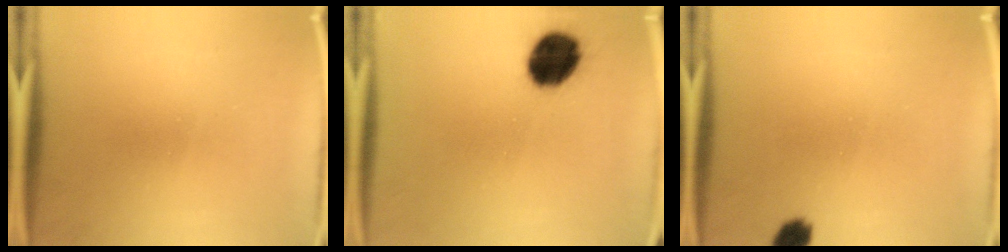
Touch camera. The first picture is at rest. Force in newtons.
{"total": 11.7}
{"total": 2.9}